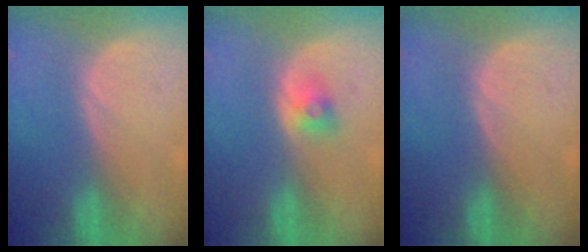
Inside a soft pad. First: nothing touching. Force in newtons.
{"total": 2.4, "press": 2.3, "slide": 0.8}
{"total": 0.0}